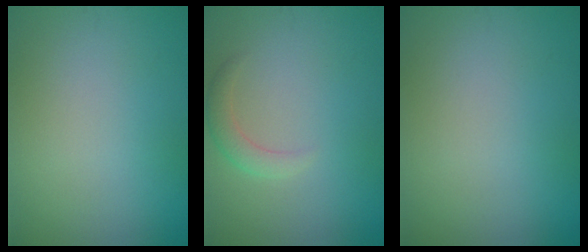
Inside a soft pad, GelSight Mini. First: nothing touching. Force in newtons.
{"total": 1.7, "press": 1.7, "slide": 0.3}
{"total": 0.0}